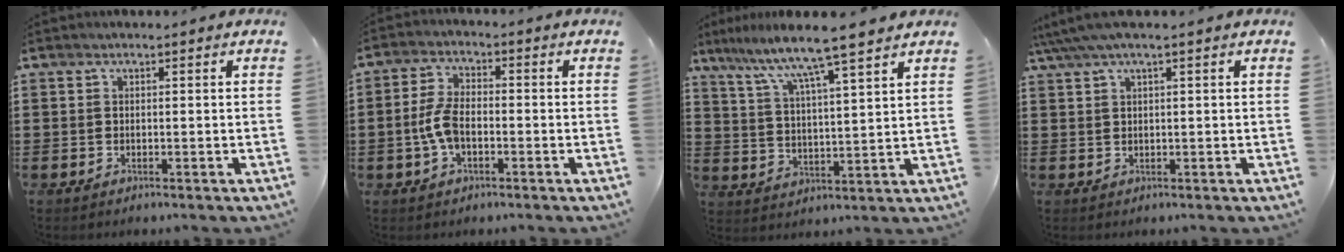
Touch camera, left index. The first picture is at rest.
{"total": 5.7, "force": [-1.3, 2.8, 4.8], "torque": [-0.119, -0.002, -0.033]}
{"total": 7.9, "force": [6.7, -0.8, 4.1], "torque": [-0.104, -0.043, 0.110]}
{"total": 2.3, "force": [1.1, 0.1, 2.0], "torque": [-0.047, -0.003, 0.018]}